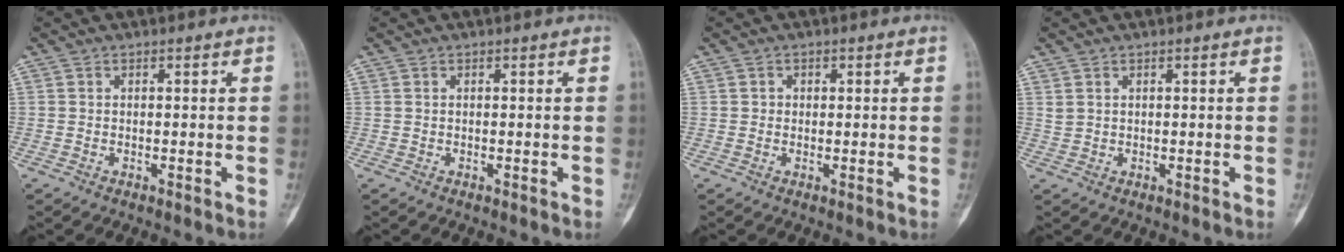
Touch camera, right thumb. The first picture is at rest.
{"total": 0.0}
{"total": 1.0, "force": [0.2, 1.0, 0.2], "torque": [0.004, 0.002, 0.001]}
{"total": 1.0, "force": [0.6, 0.8, 0.4], "torque": [-0.002, -0.002, 0.015]}